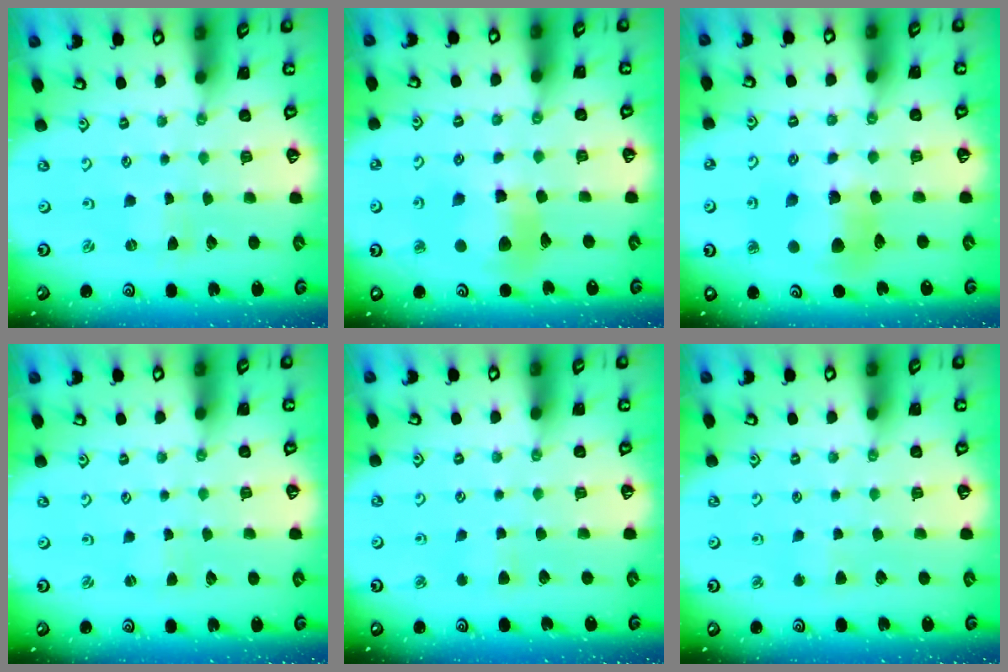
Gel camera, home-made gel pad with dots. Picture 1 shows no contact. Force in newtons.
{"total": 11.1, "press": 11.0, "slide": 1.3}
{"total": 11.4, "press": 11.3, "slide": 1.4}
{"total": 1.2, "press": 1.2, "slide": 0.2}
{"total": 3.9, "press": 3.9, "slide": 0.5}
{"total": 2.0, "press": 2.0, "slide": 0.4}